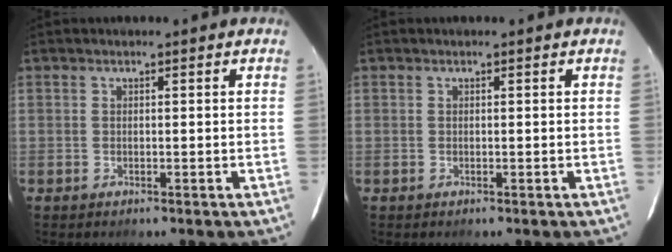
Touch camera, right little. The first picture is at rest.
{"total": 0.0}